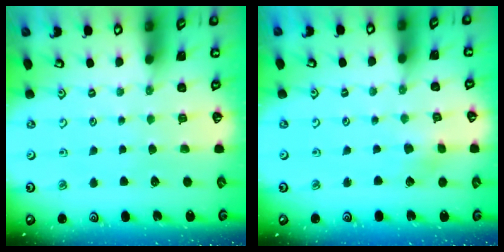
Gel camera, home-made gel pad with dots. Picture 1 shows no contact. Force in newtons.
{"total": 3.1, "press": 3.0, "slide": 0.5}